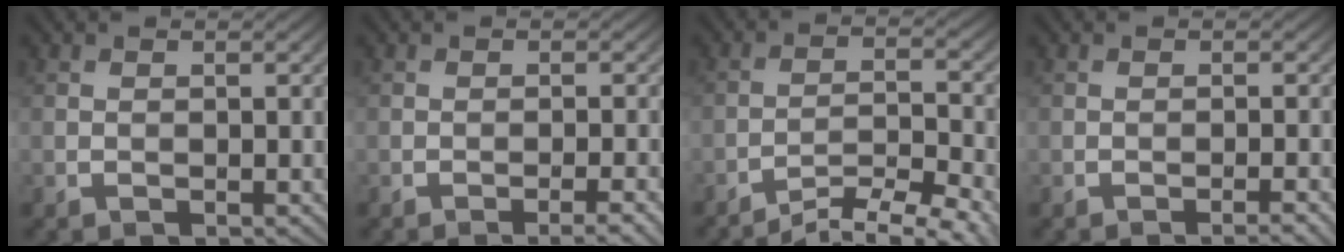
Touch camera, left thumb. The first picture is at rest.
{"total": 2.2, "force": [-1.5, -0.2, 1.6], "torque": [-0.030, 0.006, -0.027]}
{"total": 6.4, "force": [-5.8, 0.3, 2.9], "torque": [-0.050, 0.009, -0.093]}
{"total": 1.6, "force": [-1.2, -0.3, 1.0], "torque": [-0.018, 0.003, -0.022]}